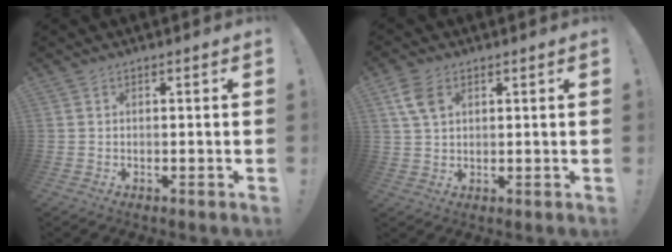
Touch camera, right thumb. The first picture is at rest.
{"total": 6.5, "force": [2.9, 4.1, 4.2], "torque": [-0.077, -0.005, 0.056]}